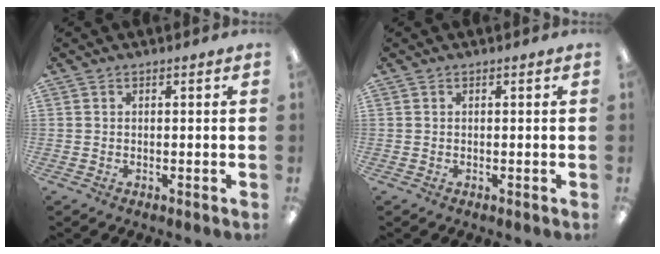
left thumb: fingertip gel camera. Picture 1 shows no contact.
{"total": 0.0}